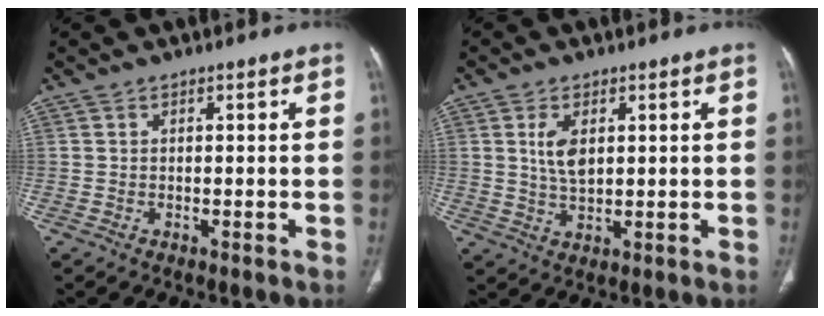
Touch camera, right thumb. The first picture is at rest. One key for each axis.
{"total": 5.2, "fx": 1.5, "fy": 2.8, "fz": 4.1, "tx": -0.077, "ty": -0.009, "tz": 0.034}